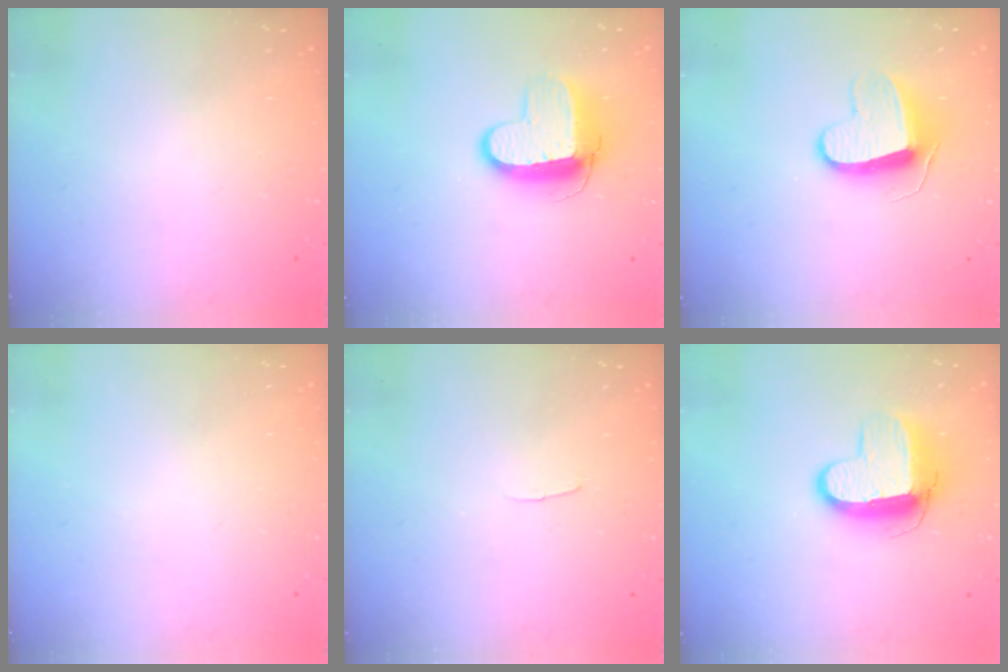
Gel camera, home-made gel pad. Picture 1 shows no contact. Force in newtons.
{"total": 10.3, "press": 10.2, "slide": 1.0}
{"total": 9.7, "press": 9.7, "slide": 0.3}
{"total": 0.0}
{"total": 2.0, "press": 2.0, "slide": 0.2}
{"total": 11.1, "press": 11.0, "slide": 0.9}